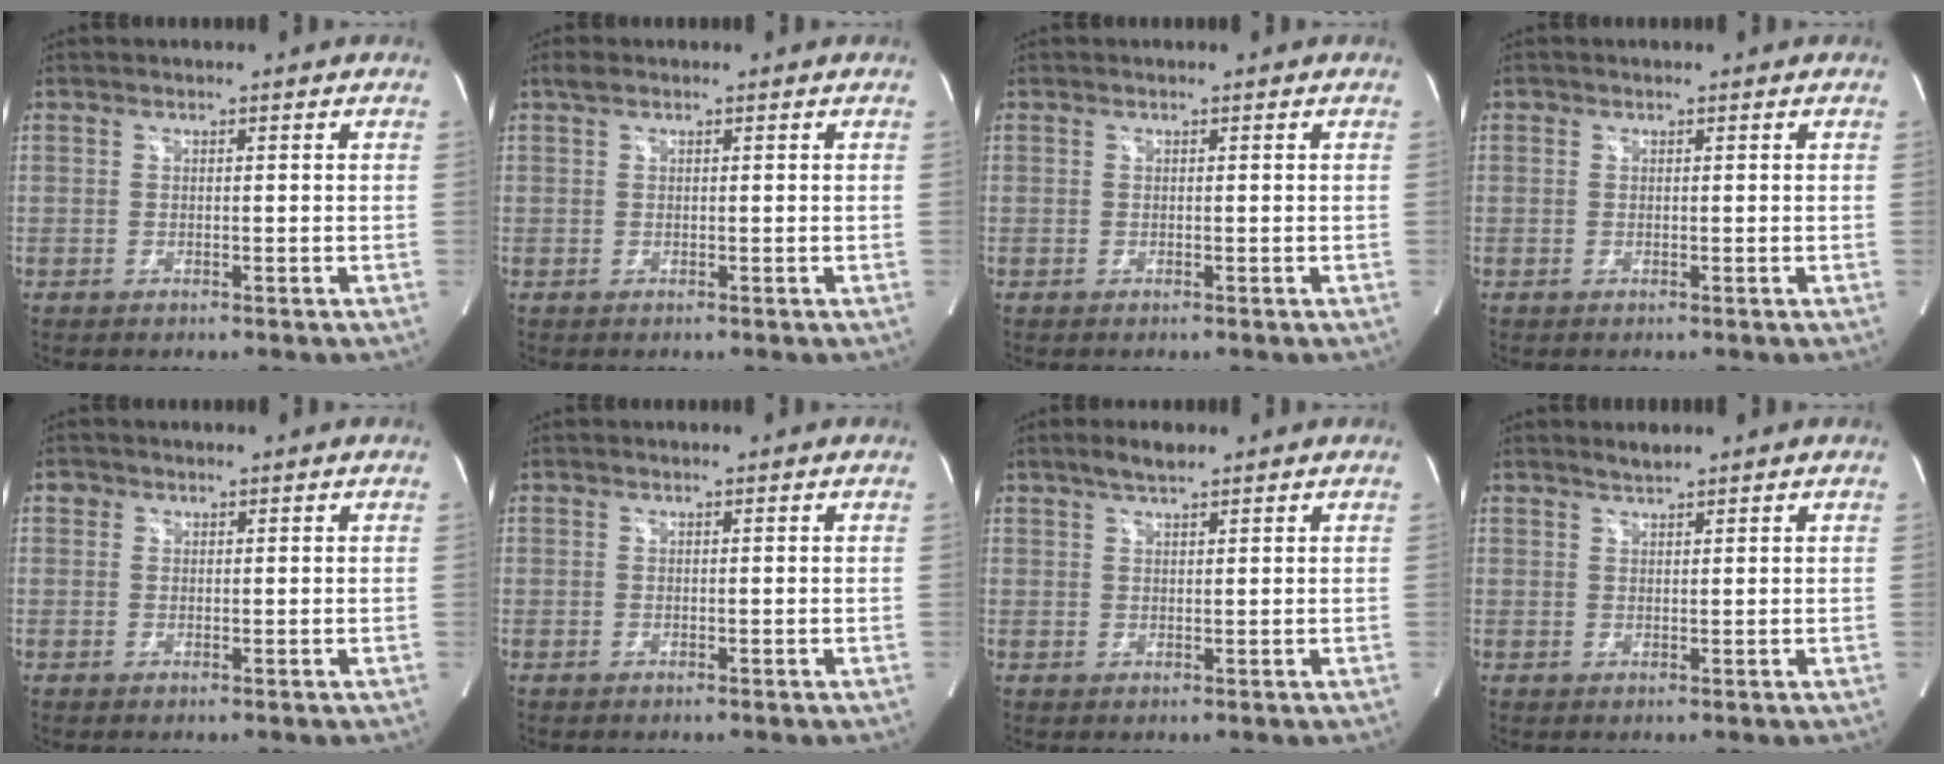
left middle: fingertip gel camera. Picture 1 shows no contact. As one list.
[{"total": 1.1, "force": [0.8, 0.4, 0.6], "torque": [-0.012, 0.012, 0.016]}, {"total": 0.0}, {"total": 0.0}, {"total": 1.0, "force": [0.6, 0.8, 0.1], "torque": [0.008, 0.001, 0.006]}, {"total": 0.0}, {"total": 3.2, "force": [2.5, 0.5, 1.9], "torque": [-0.042, 0.006, 0.048]}, {"total": 1.5, "force": [1.5, 0.0, 0.4], "torque": [-0.011, 0.002, 0.032]}]